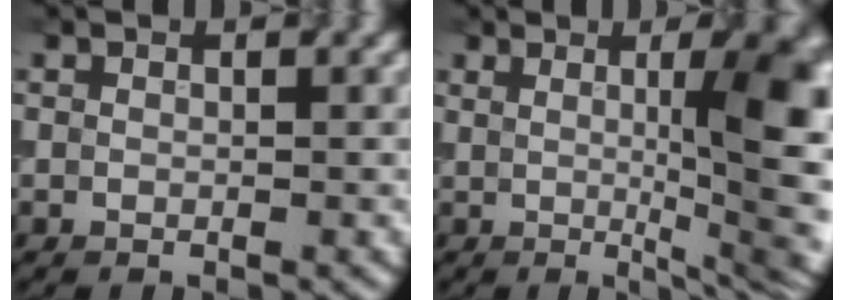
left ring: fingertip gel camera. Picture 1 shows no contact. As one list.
[{"total": 11.6, "force": [1.2, 3.5, 11.1], "torque": [-0.101, 0.008, 0.013]}]